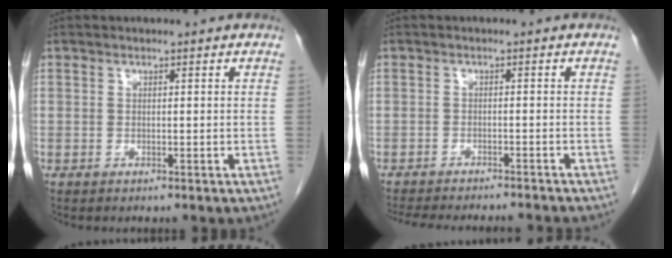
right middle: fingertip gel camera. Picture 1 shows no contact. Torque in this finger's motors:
{"motor_torque": [1.08, -1.06, 0.07, 0.06]}